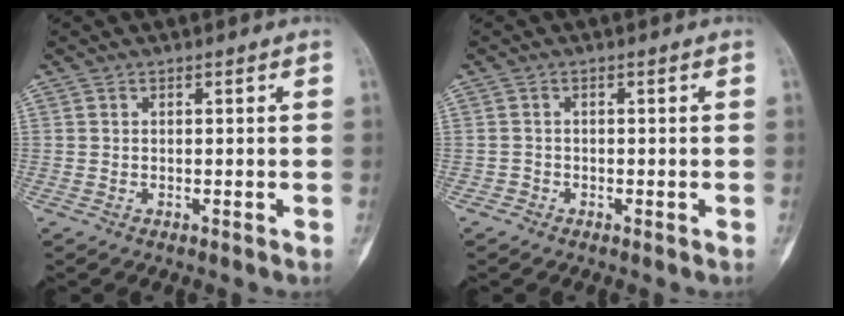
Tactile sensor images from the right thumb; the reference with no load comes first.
{"total": 0.9, "force": [-0.6, 0.6, -0.3], "torque": [0.010, 0.005, -0.018]}